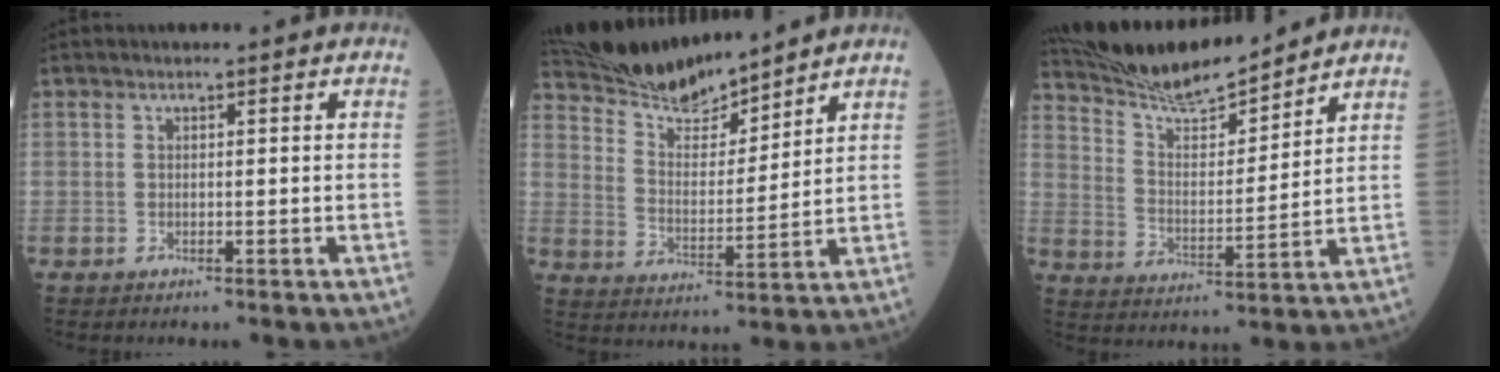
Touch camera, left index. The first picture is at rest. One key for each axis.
{"total": 11.8, "fx": 11.4, "fy": 1.0, "fz": 2.9, "tx": -0.065, "ty": 0.001, "tz": 0.215}
{"total": 13.4, "fx": 12.7, "fy": 0.6, "fz": 4.0, "tx": -0.084, "ty": 0.005, "tz": 0.229}